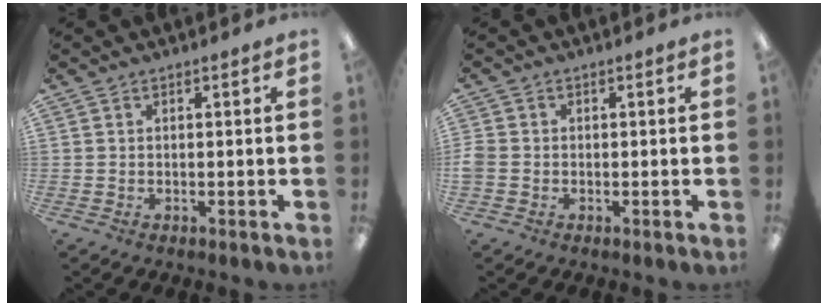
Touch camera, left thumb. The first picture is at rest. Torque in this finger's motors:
{"motor_torque": [-0.22, 0.30, 0.15, -0.20, 0.01]}